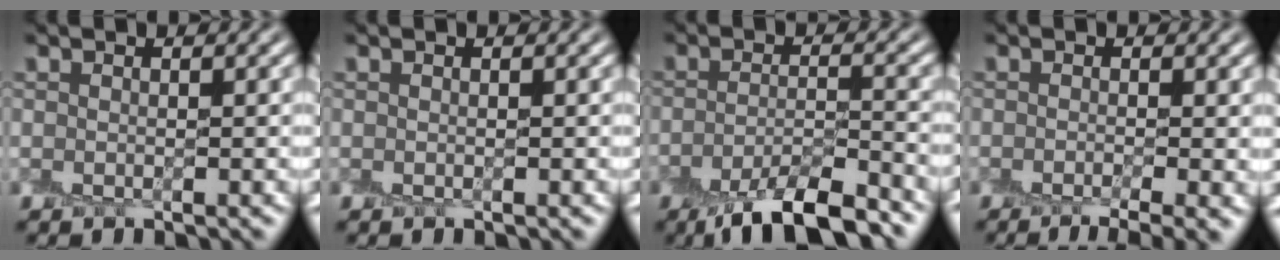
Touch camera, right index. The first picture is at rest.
{"total": 0.0}
{"total": 6.9, "force": [-5.0, 1.7, 4.5], "torque": [-0.067, -0.007, -0.083]}
{"total": 3.9, "force": [-2.1, 0.9, 3.2], "torque": [-0.035, -0.013, -0.029]}